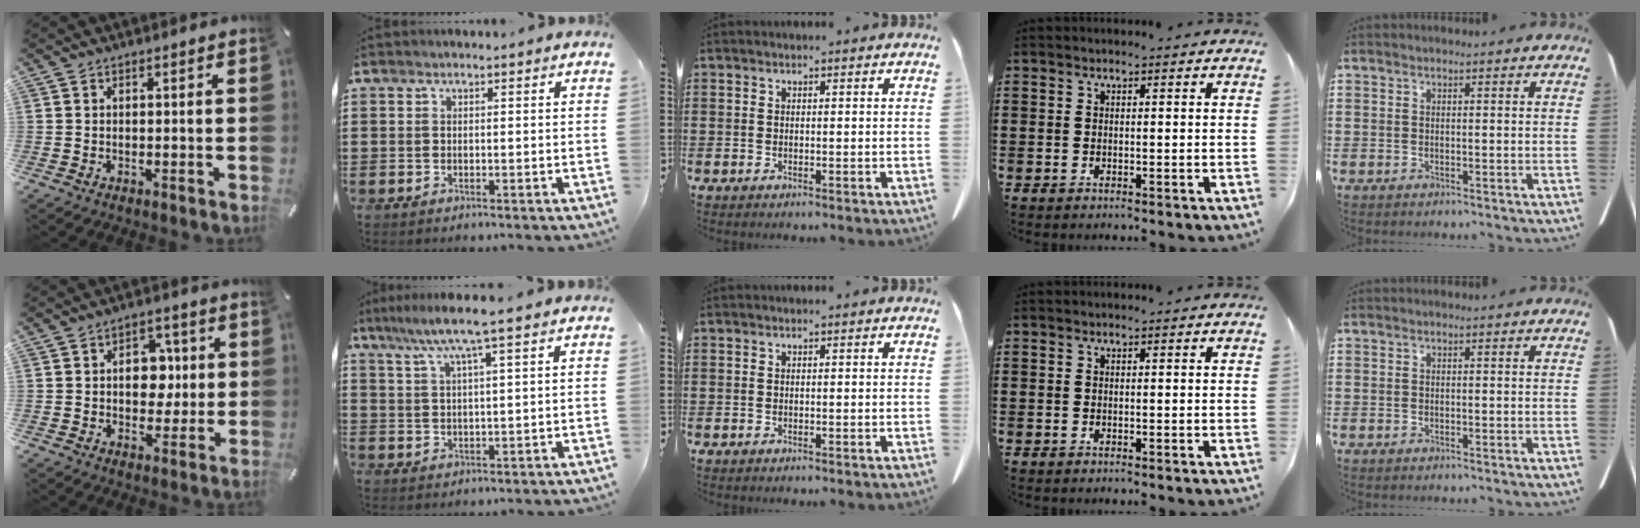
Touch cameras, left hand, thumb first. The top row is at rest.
{"thumb": {"total": 9.3, "force": [0.7, 6.9, 6.2], "torque": [-0.078, 0.004, 0.008]}, "index": {"total": 6.7, "force": [4.5, -0.3, 4.9], "torque": [-0.108, -0.009, 0.076]}}